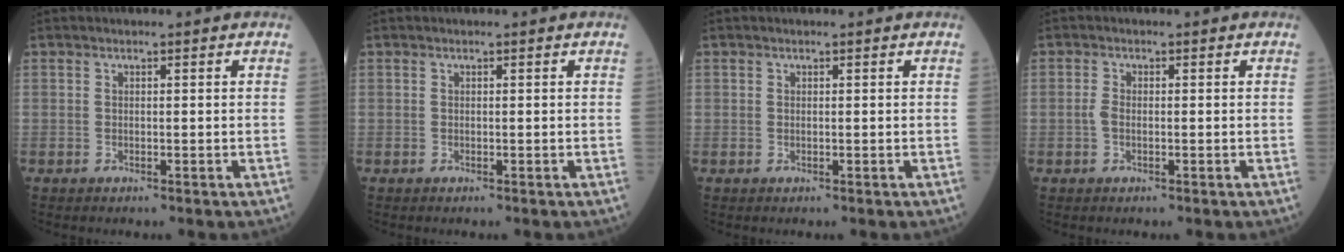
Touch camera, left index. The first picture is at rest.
{"total": 0.0}
{"total": 0.0}
{"total": 1.3, "force": [-0.4, 0.6, 1.1], "torque": [-0.027, 0.001, -0.010]}